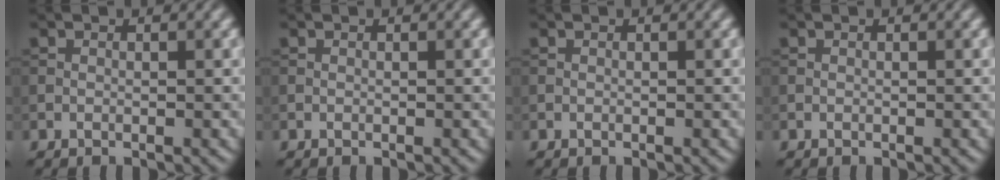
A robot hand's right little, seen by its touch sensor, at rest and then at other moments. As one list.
[{"total": 0.0}, {"total": 0.0}, {"total": 0.0}]